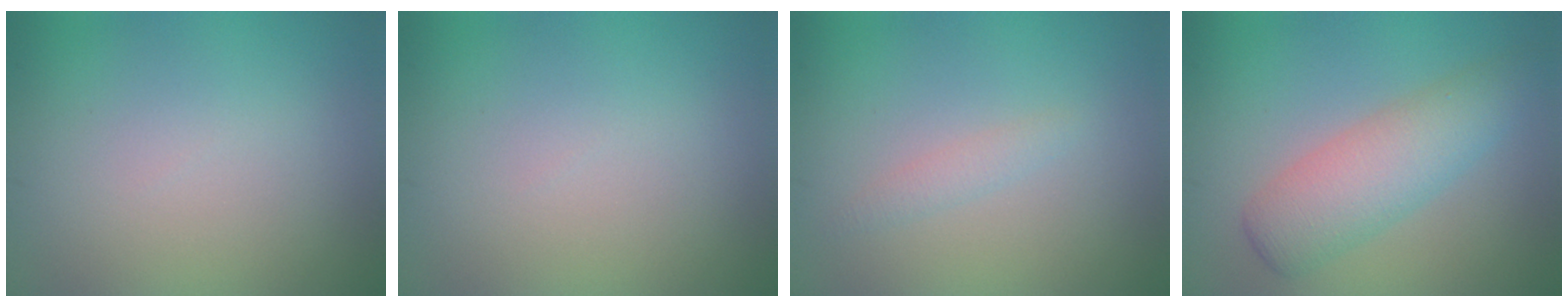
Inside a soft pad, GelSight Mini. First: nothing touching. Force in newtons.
{"total": 0.0}
{"total": 1.0, "press": 1.0, "slide": 0.1}
{"total": 5.0, "press": 5.0, "slide": 0.2}